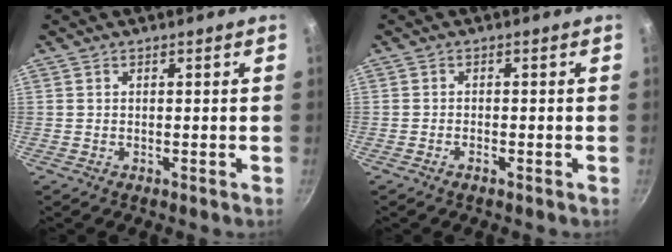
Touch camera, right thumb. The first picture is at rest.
{"total": 1.1, "force": [-0.6, 0.2, 0.9], "torque": [-0.025, 0.002, -0.014]}